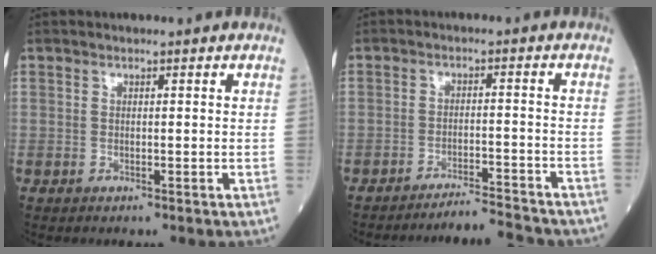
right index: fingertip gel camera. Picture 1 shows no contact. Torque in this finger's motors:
{"motor_torque": [0.31, -0.94, 0.06, 0.03]}